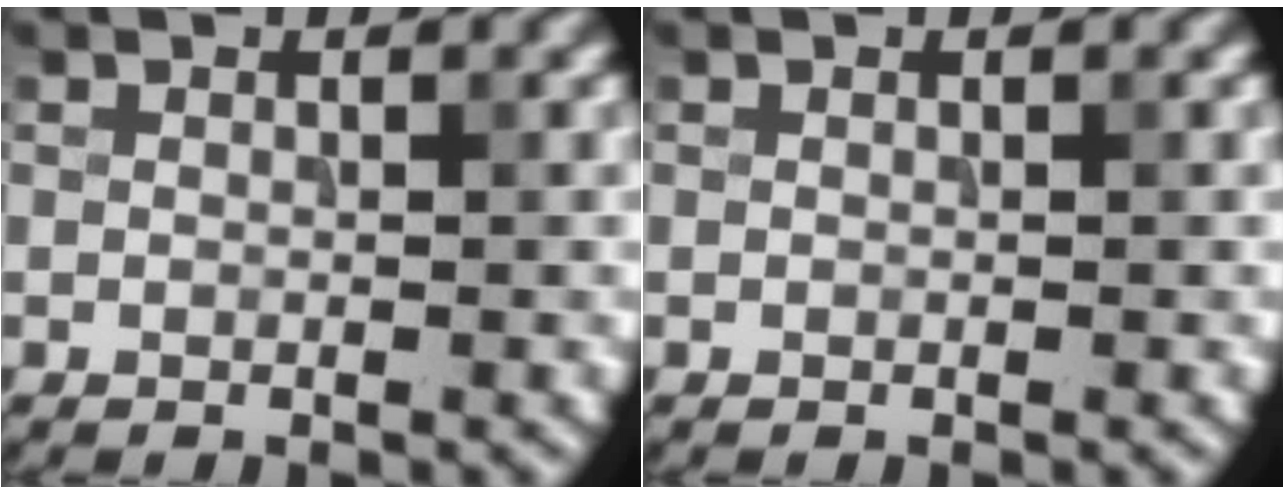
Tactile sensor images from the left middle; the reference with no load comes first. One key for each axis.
{"total": 0.0}